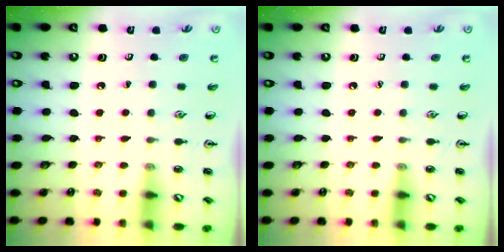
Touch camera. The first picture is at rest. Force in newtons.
{"total": 0.0}